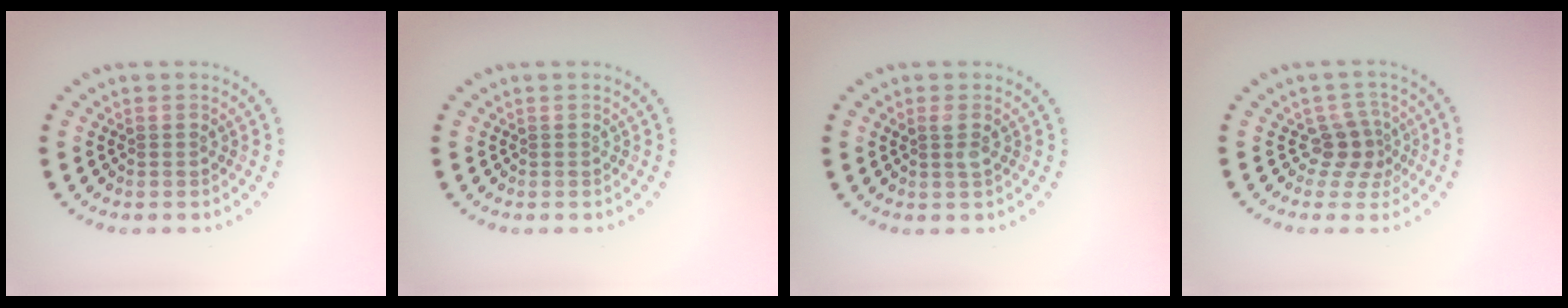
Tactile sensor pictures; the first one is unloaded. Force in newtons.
{"total": 0.0}
{"total": 1.1, "press": 1.1, "slide": 0.4}
{"total": 2.6, "press": 1.8, "slide": 1.8}